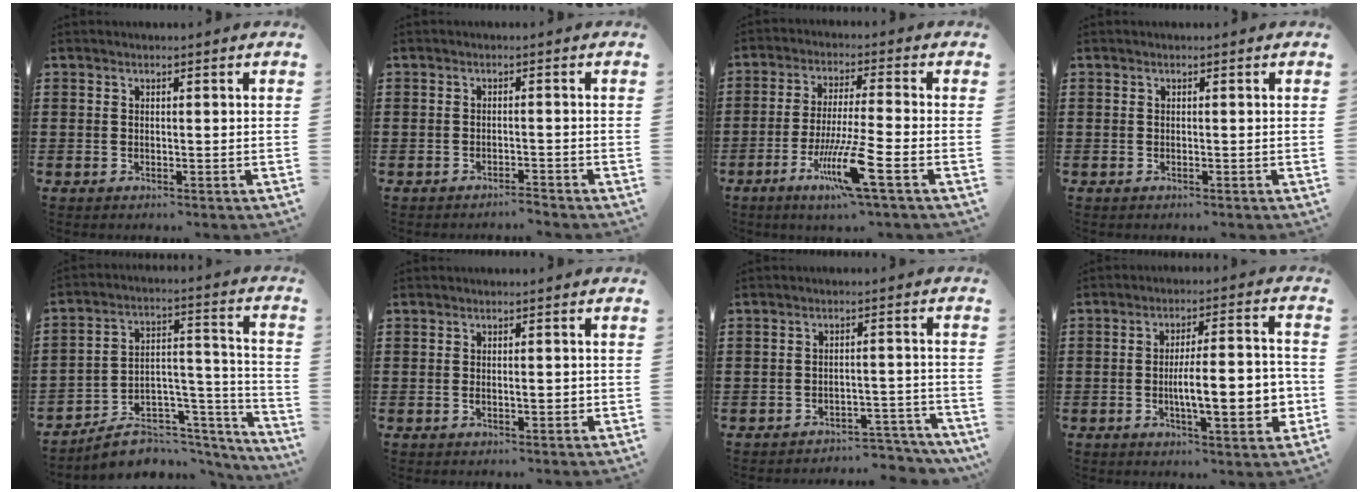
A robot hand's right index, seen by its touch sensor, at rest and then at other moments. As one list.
[{"total": 1.5, "force": [-1.4, -0.1, 0.3], "torque": [-0.009, 0.001, -0.029]}, {"total": 9.8, "force": [-4.7, 0.4, 8.6], "torque": [-0.173, -0.014, -0.088]}, {"total": 0.0}, {"total": 8.0, "force": [-6.3, 4.0, 2.7], "torque": [-0.038, 0.019, -0.109]}, {"total": 2.2, "force": [-0.3, 0.6, 2.1], "torque": [-0.038, -0.001, -0.006]}, {"total": 3.4, "force": [-3.3, 0.5, 0.6], "torque": [-0.014, 0.007, -0.071]}, {"total": 11.2, "force": [-2.3, 3.0, 10.6], "torque": [-0.144, -0.007, -0.042]}]